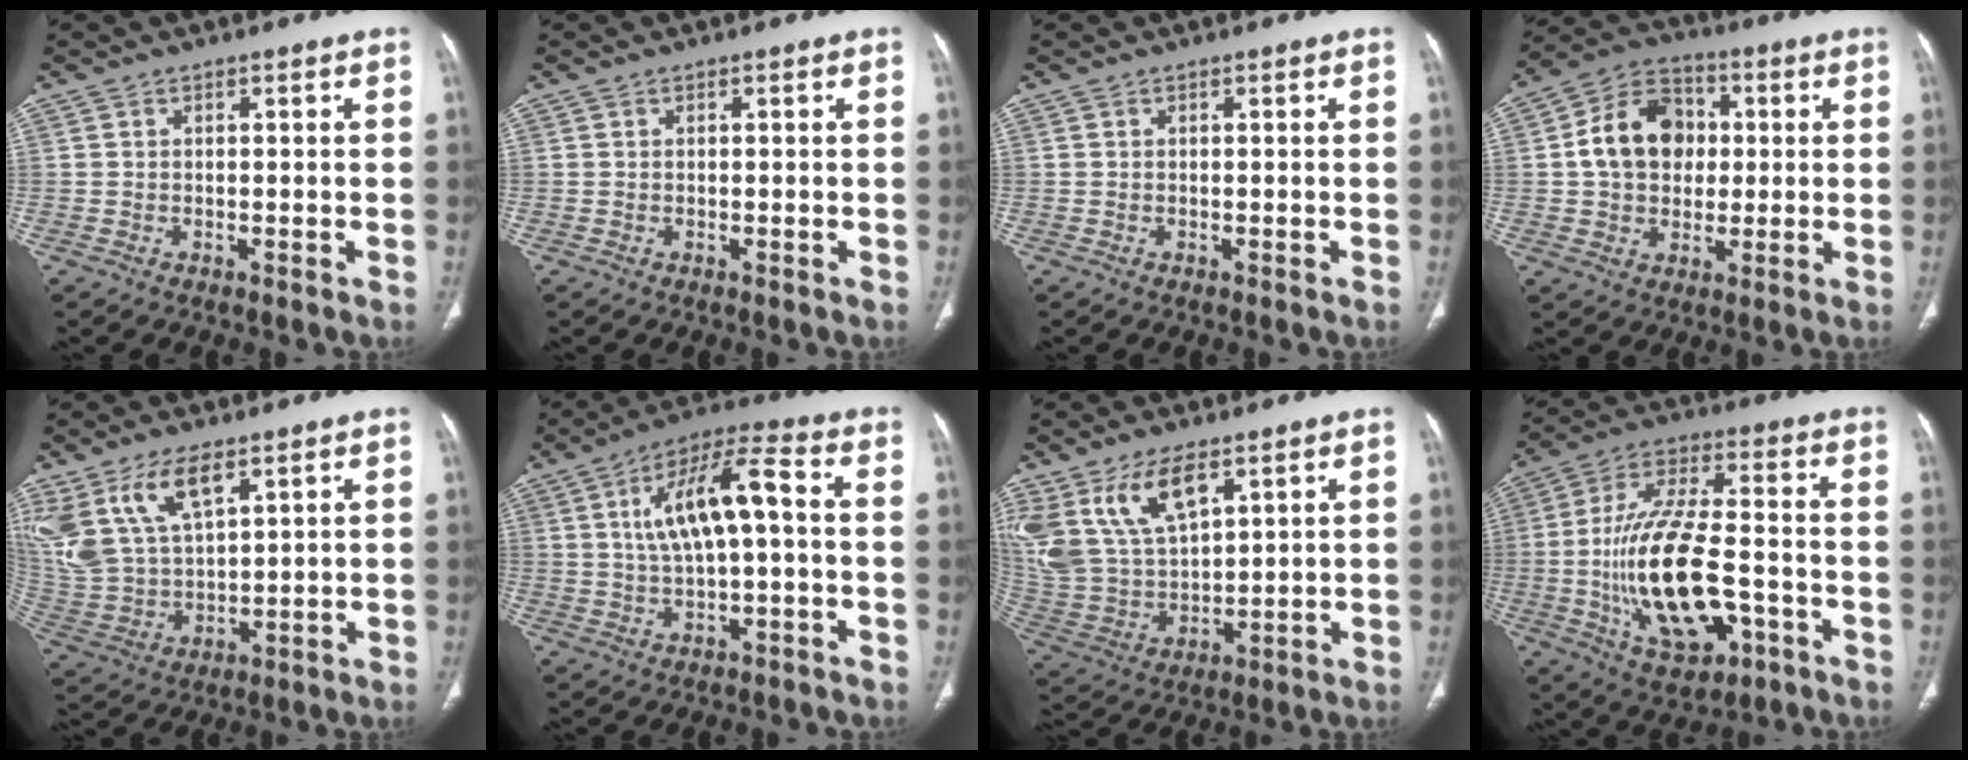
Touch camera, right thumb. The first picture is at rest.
{"total": 0.0}
{"total": 0.0}
{"total": 13.5, "force": [1.3, 10.5, 8.3], "torque": [-0.115, 0.019, 0.016]}
{"total": 15.0, "force": [8.1, 7.2, 10.3], "torque": [-0.205, -0.023, 0.175]}
{"total": 12.5, "force": [1.3, 4.4, 11.6], "torque": [-0.218, 0.033, 0.018]}
{"total": 16.1, "force": [8.5, 8.3, 10.9], "torque": [-0.206, -0.030, 0.184]}
{"total": 20.8, "force": [-4.8, 9.6, 17.9], "torque": [-0.331, 0.023, -0.070]}